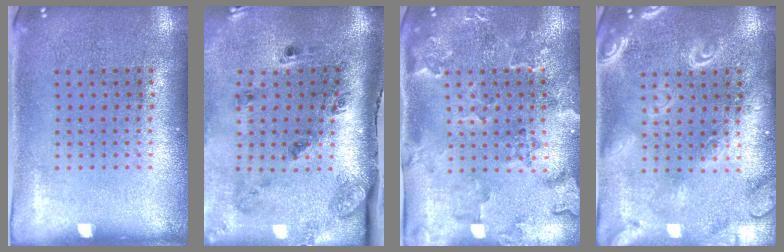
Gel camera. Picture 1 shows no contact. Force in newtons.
{"total": 2.8, "press": 1.7, "slide": 2.2}
{"total": 2.4, "press": 2.2, "slide": 1.1}
{"total": 3.9, "press": 3.8, "slide": 0.6}